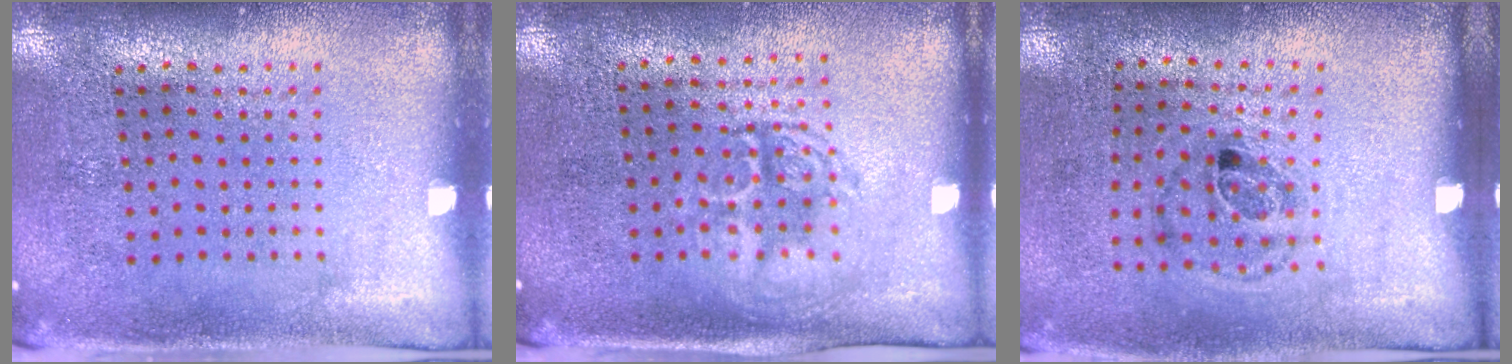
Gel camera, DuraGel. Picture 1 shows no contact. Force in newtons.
{"total": 1.4, "press": 1.3, "slide": 0.5}
{"total": 1.1, "press": 0.7, "slide": 0.9}